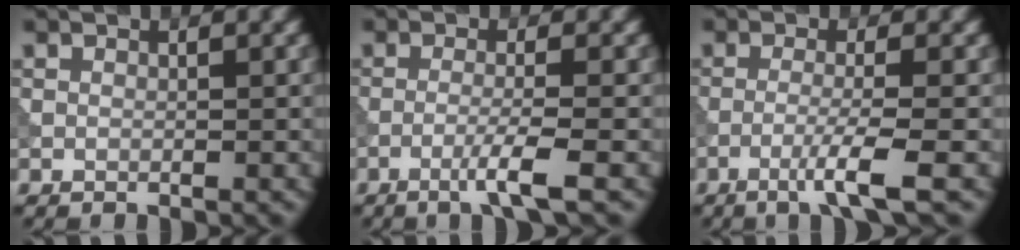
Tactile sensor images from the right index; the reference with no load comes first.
{"total": 3.0, "force": [-1.4, 0.1, 2.6], "torque": [-0.042, 0.005, -0.039]}
{"total": 3.6, "force": [-1.7, 0.1, 3.1], "torque": [-0.052, 0.005, -0.044]}